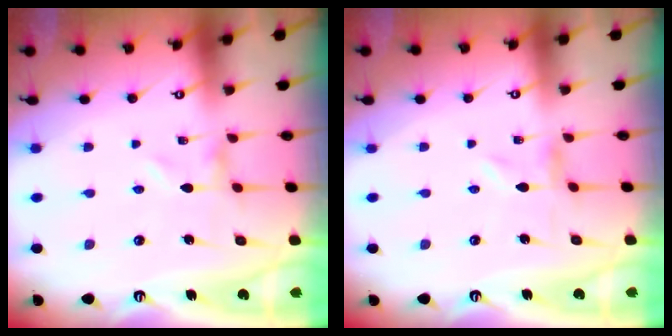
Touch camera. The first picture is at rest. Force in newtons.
{"total": 0.0}